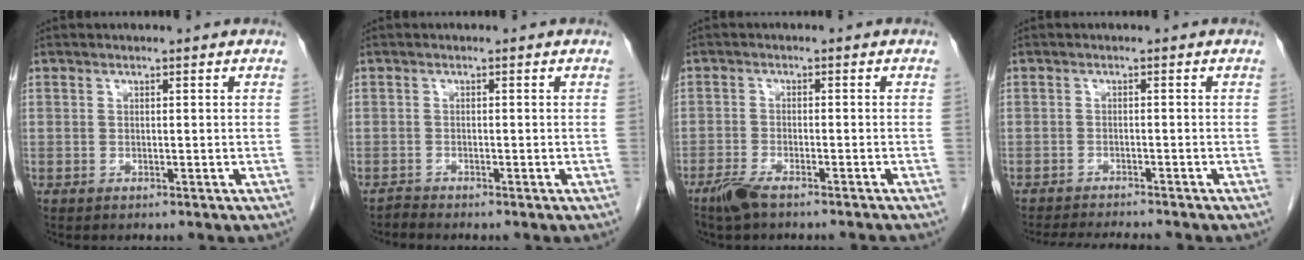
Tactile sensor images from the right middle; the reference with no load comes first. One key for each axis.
{"total": 0.9, "fx": -0.8, "fy": -0.2, "fz": -0.3, "tx": 0.003, "ty": -0.006, "tz": -0.016}
{"total": 5.1, "fx": -4.2, "fy": 0.5, "fz": 2.7, "tx": -0.048, "ty": -0.010, "tz": -0.075}
{"total": 7.6, "fx": -7.0, "fy": 0.3, "fz": 2.8, "tx": -0.037, "ty": -0.013, "tz": -0.106}